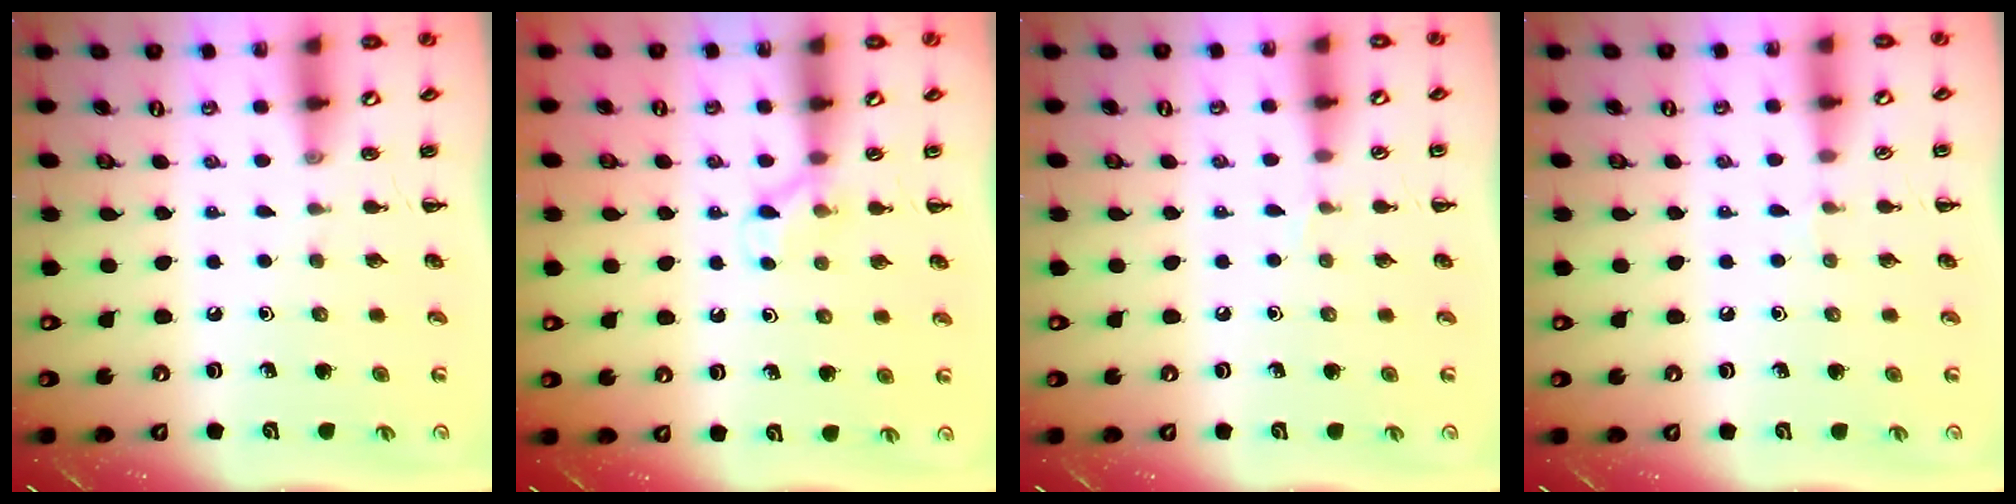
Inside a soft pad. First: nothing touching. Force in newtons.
{"total": 4.9, "press": 4.6, "slide": 1.8}
{"total": 3.3, "press": 3.1, "slide": 1.2}
{"total": 2.9, "press": 2.8, "slide": 1.0}